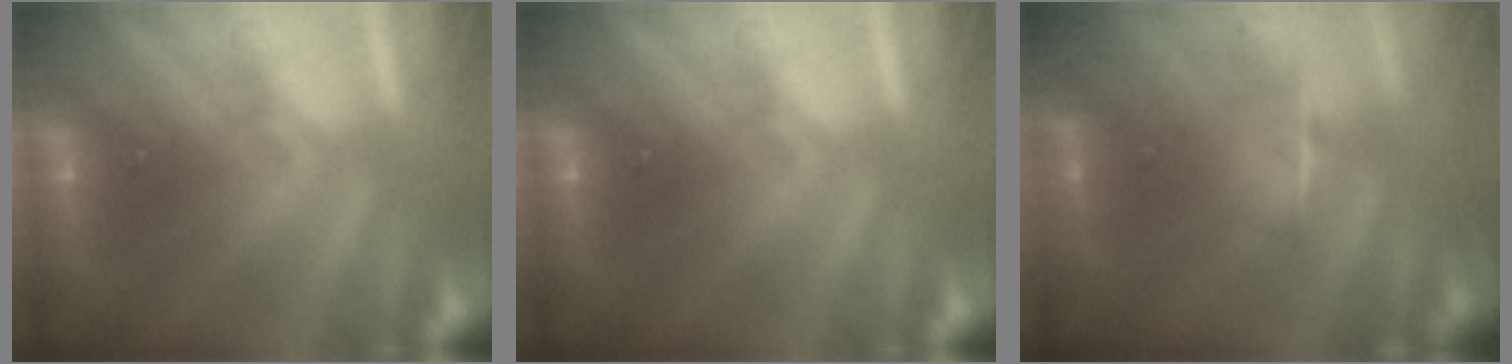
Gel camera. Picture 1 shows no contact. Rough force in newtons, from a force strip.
{"total": 0.0}
{"total": 1.2}